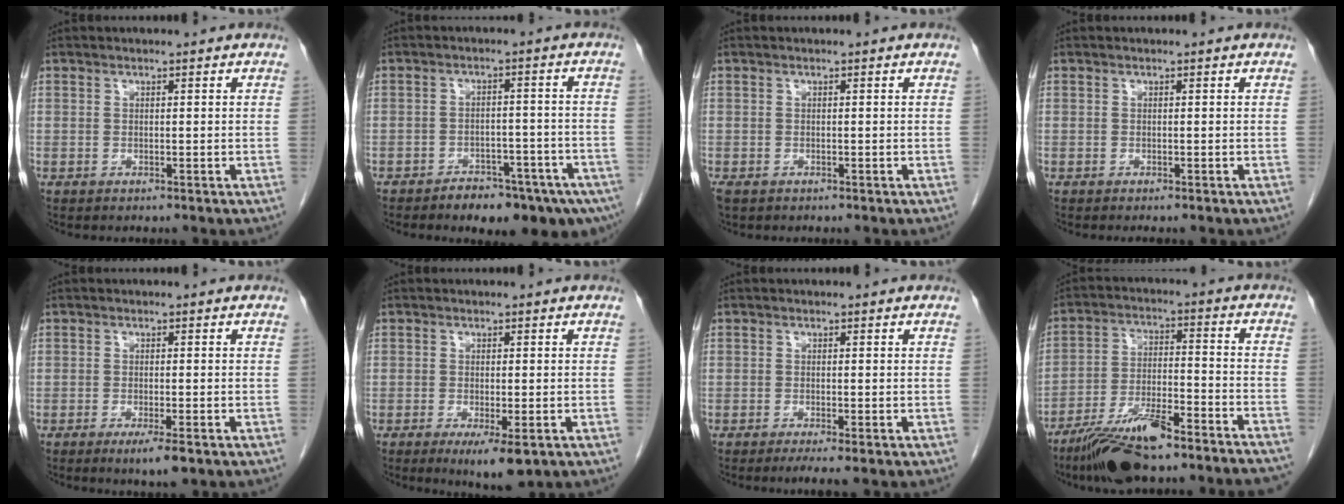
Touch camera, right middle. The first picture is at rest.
{"total": 11.2, "force": [-8.2, 3.9, 6.5], "torque": [-0.066, 0.012, -0.115]}
{"total": 1.2, "force": [-0.7, 0.8, 0.6], "torque": [-0.015, -0.001, -0.009]}
{"total": 1.0, "force": [-0.9, 0.1, 0.4], "torque": [-0.007, -0.002, -0.011]}
{"total": 3.4, "force": [-1.9, 0.5, 2.8], "torque": [-0.043, -0.008, -0.029]}
{"total": 5.0, "force": [-2.4, 1.3, 4.2], "torque": [-0.061, -0.011, -0.031]}
{"total": 2.4, "force": [-1.6, 0.0, 1.8], "torque": [-0.027, -0.007, -0.027]}
{"total": 17.3, "force": [-14.4, 1.5, 9.5], "torque": [-0.134, -0.001, -0.236]}